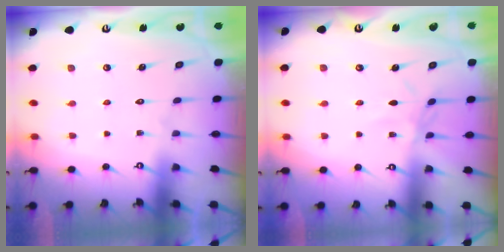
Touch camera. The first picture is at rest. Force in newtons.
{"total": 3.0, "press": 3.0, "slide": 0.4}